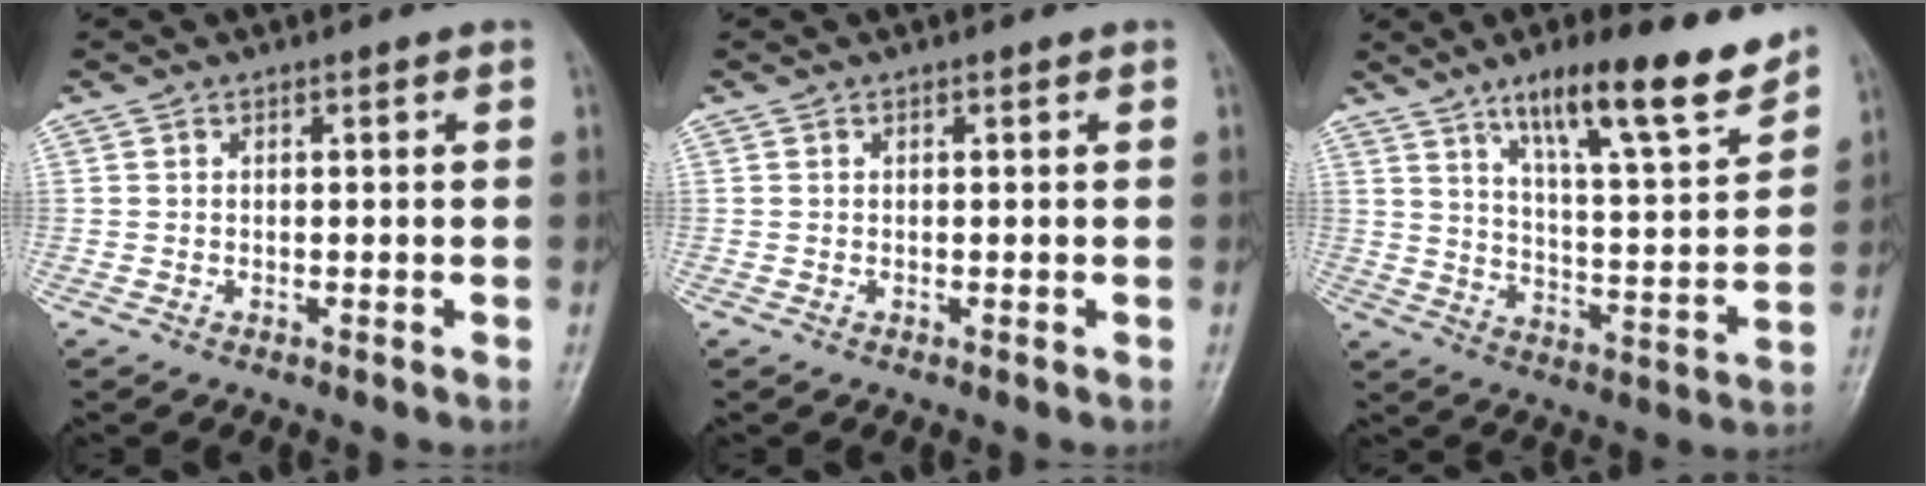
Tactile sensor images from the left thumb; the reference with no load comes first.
{"total": 0.0}
{"total": 16.4, "force": [11.6, 3.1, 11.3], "torque": [-0.156, -0.067, 0.189]}